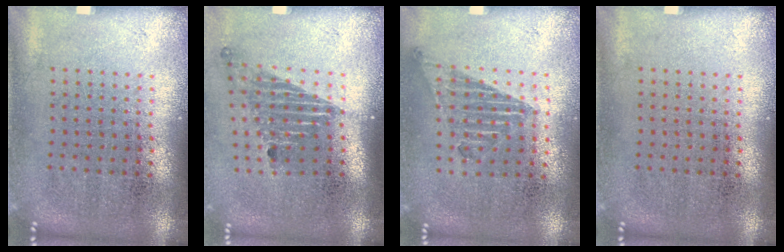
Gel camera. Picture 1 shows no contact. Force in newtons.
{"total": 1.6, "press": 1.1, "slide": 1.2}
{"total": 1.0, "press": 0.9, "slide": 0.4}
{"total": 0.0}